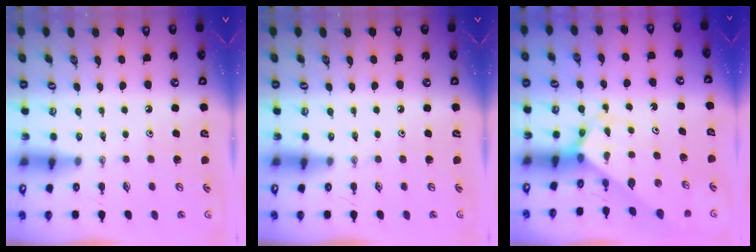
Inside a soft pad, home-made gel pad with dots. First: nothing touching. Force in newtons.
{"total": 0.0}
{"total": 2.8, "press": 2.8, "slide": 0.1}